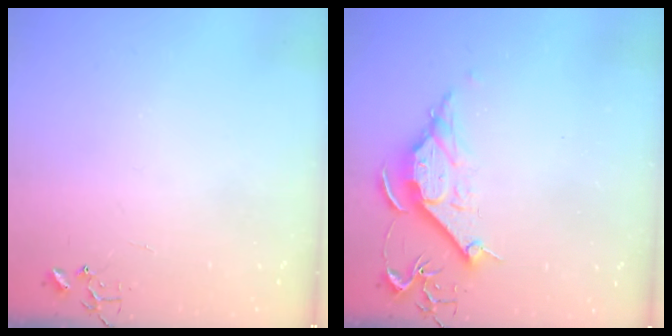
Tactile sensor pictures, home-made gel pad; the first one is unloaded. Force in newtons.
{"total": 10.7, "press": 10.7, "slide": 0.7}